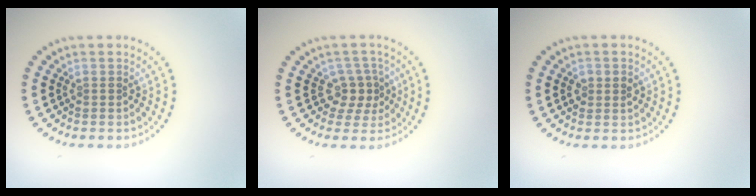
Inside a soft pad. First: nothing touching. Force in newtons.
{"total": 2.4, "press": 1.9, "slide": 1.6}
{"total": 1.5, "press": 1.5, "slide": 0.2}